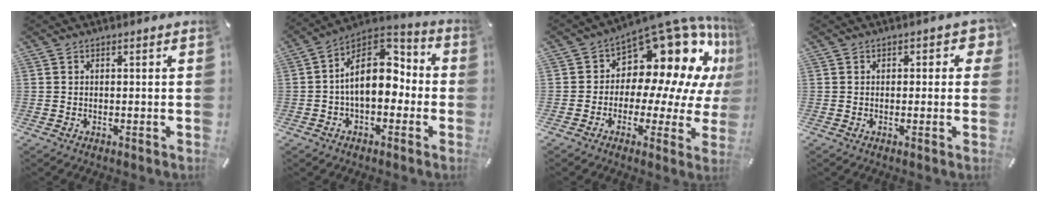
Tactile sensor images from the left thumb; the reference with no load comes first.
{"total": 14.8, "force": [0.9, 9.5, 11.3], "torque": [-0.180, -0.005, 0.013]}
{"total": 15.5, "force": [8.8, 9.0, 9.2], "torque": [-0.133, -0.090, 0.148]}
{"total": 2.2, "force": [0.3, 1.6, 1.5], "torque": [-0.005, -0.001, -0.001]}